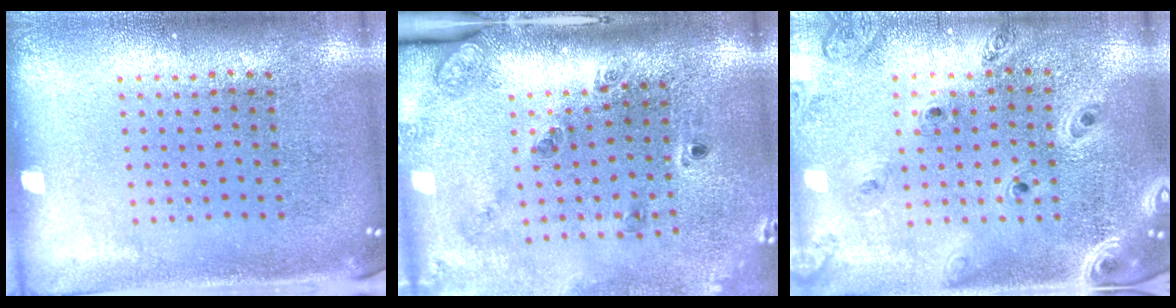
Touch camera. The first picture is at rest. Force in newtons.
{"total": 1.8, "press": 1.5, "slide": 1.0}
{"total": 1.4, "press": 1.3, "slide": 0.2}